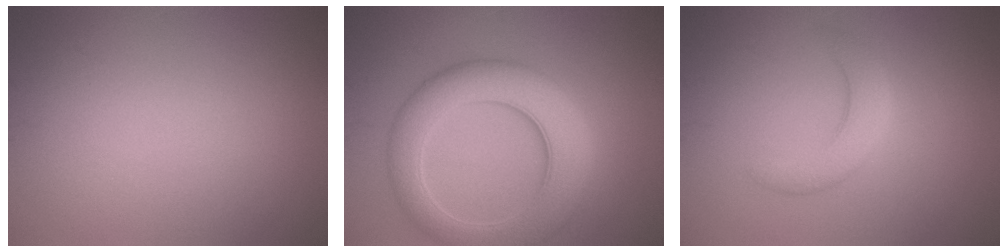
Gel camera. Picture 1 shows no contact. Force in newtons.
{"total": 8.2, "press": 8.2, "slide": 0.2}
{"total": 2.9, "press": 2.9, "slide": 0.2}